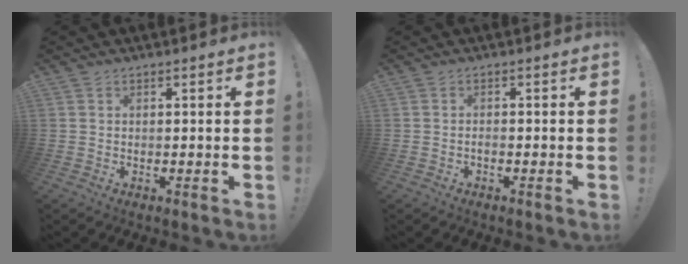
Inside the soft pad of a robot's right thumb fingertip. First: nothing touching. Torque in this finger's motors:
{"motor_torque": [-0.14, 0.02, 0.10, -0.22, -0.04]}